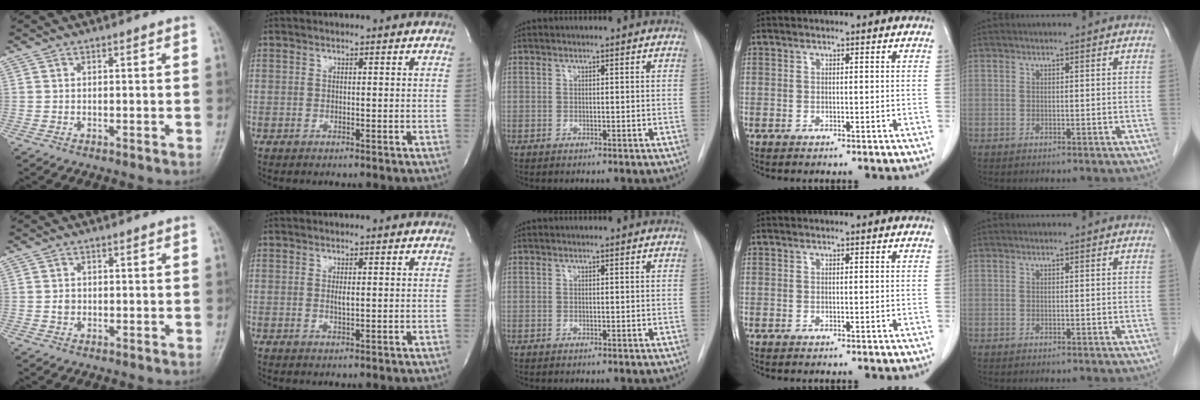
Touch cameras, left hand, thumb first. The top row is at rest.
{"thumb": {"total": 1.2, "force": [0.0, 1.0, 0.6], "torque": [-0.006, 0.002, 0.002]}, "index": {"total": 1.1, "force": [0.0, 0.1, 1.1], "torque": [-0.026, -0.006, 0.001]}}